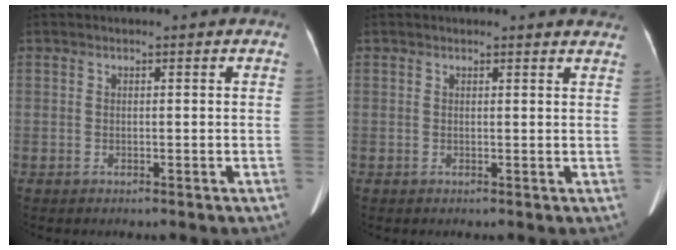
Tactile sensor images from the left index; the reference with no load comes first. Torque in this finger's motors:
{"motor_torque": [0.12, -0.25, -0.02, 0.03]}